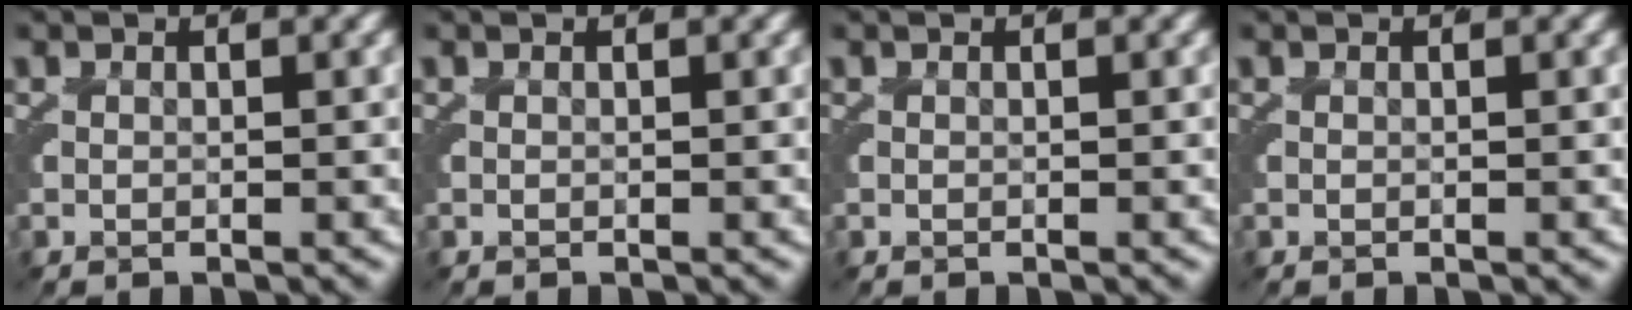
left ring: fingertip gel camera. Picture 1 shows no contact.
{"total": 0.0}
{"total": 0.0}
{"total": 0.0}